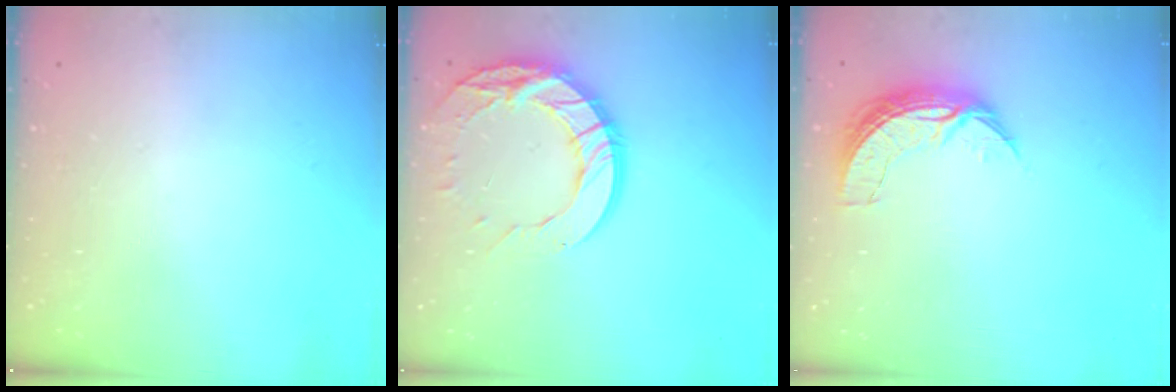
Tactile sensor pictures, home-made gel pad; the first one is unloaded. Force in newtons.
{"total": 14.4, "press": 14.4, "slide": 0.7}
{"total": 7.4, "press": 7.4, "slide": 0.5}